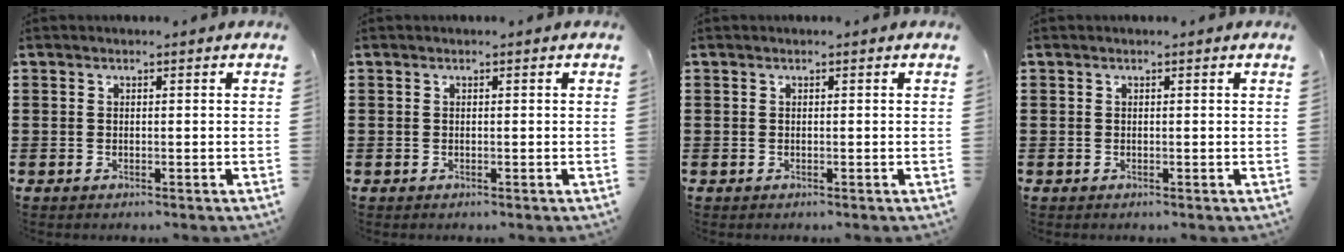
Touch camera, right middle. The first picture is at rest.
{"total": 0.0}
{"total": 0.0}
{"total": 0.0}